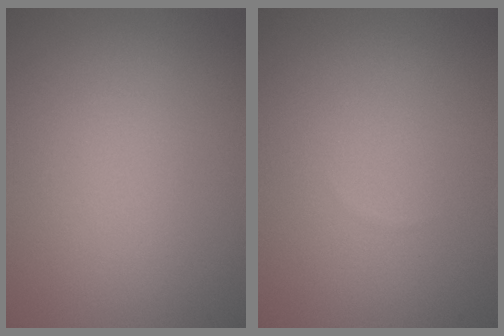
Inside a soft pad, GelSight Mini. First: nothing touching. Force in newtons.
{"total": 0.0}